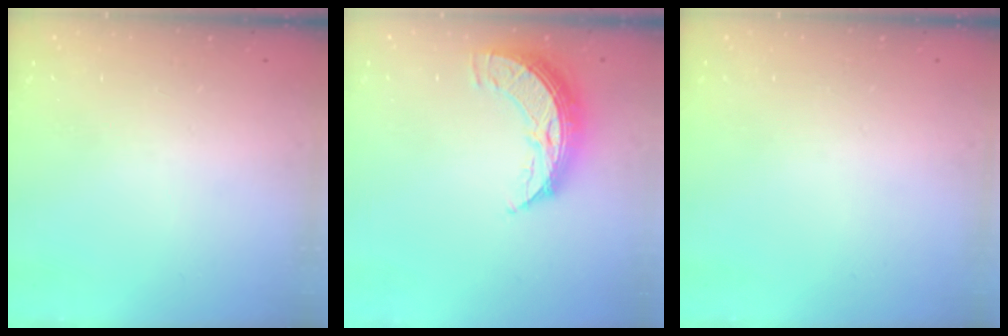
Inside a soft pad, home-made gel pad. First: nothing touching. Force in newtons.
{"total": 10.1, "press": 10.0, "slide": 1.0}
{"total": 0.0}